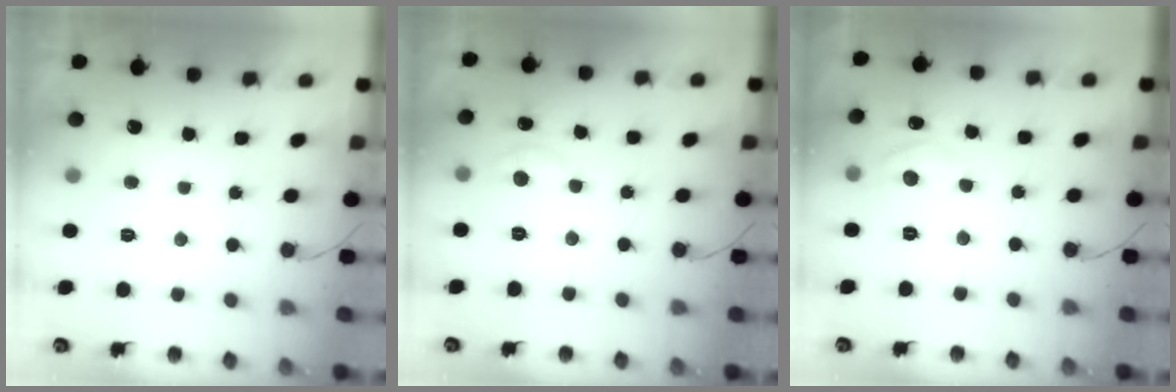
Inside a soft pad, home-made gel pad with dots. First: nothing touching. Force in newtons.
{"total": 4.8, "press": 4.8, "slide": 0.7}
{"total": 5.5, "press": 5.5, "slide": 0.7}